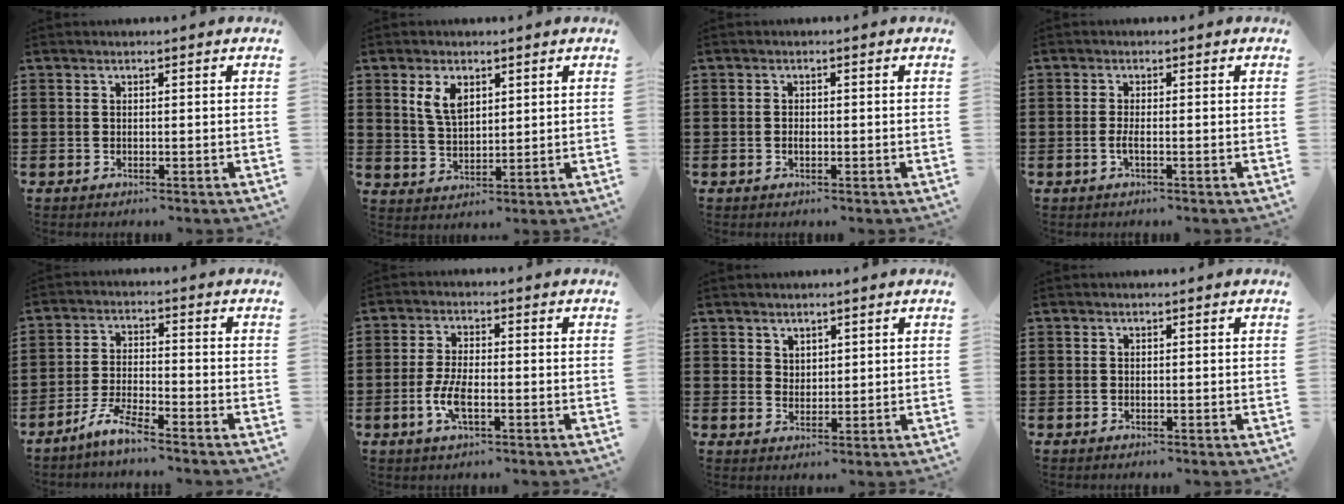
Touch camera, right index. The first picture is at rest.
{"total": 4.8, "force": [2.3, 2.5, 3.4], "torque": [-0.075, 0.006, 0.042]}
{"total": 0.9, "force": [-0.3, 0.5, 0.7], "torque": [-0.015, 0.000, -0.005]}
{"total": 1.7, "force": [-0.7, 0.1, 1.6], "torque": [-0.035, -0.005, -0.014]}
{"total": 4.9, "force": [-4.4, 0.2, 2.2], "torque": [-0.060, -0.004, -0.088]}
{"total": 5.0, "force": [-1.7, 1.8, 4.3], "torque": [-0.101, -0.004, -0.038]}
{"total": 2.5, "force": [2.0, 1.5, 0.0], "torque": [-0.005, 0.005, 0.040]}
{"total": 0.0}